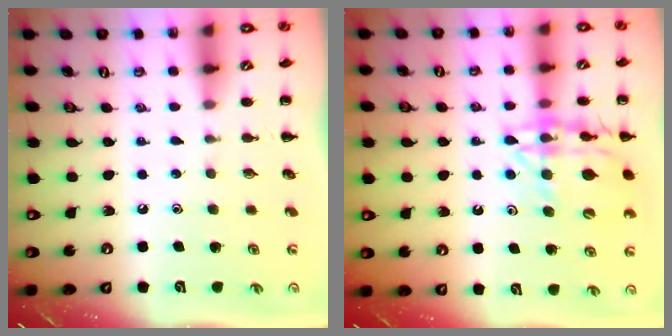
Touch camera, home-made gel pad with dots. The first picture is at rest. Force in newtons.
{"total": 17.9, "press": 17.7, "slide": 2.8}